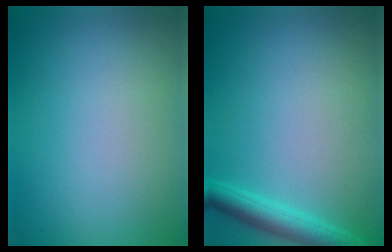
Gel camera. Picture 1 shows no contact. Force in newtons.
{"total": 3.0, "press": 3.0, "slide": 0.2}